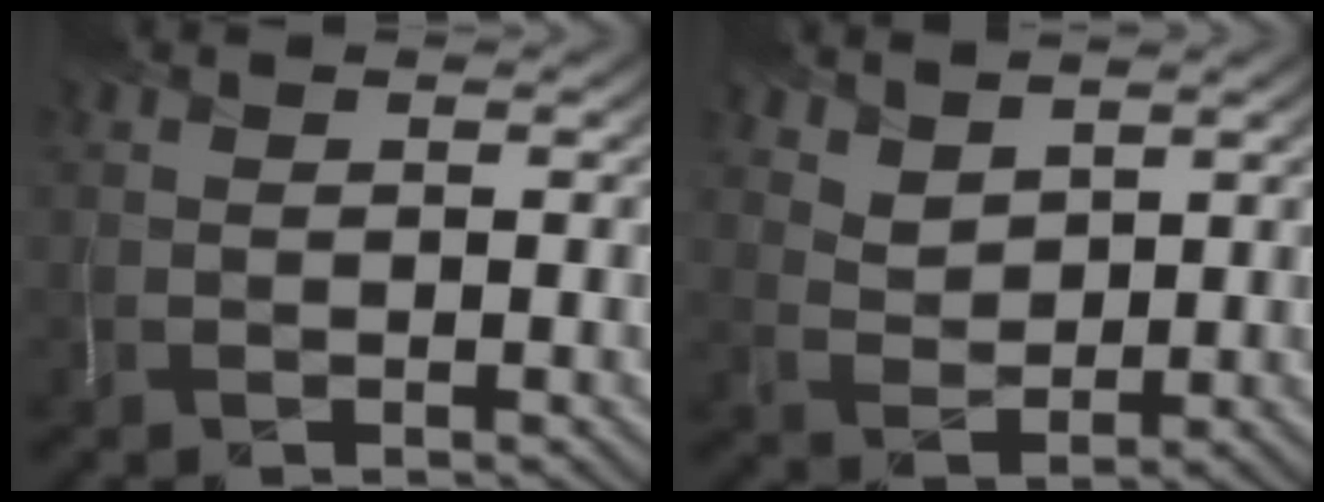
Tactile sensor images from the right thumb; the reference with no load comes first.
{"total": 4.4, "force": [3.6, 2.3, 1.1], "torque": [-0.032, -0.020, 0.093]}